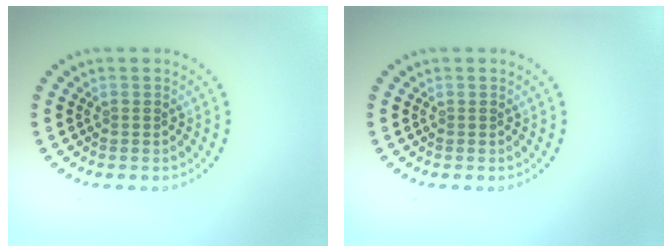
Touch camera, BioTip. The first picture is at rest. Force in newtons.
{"total": 0.0}